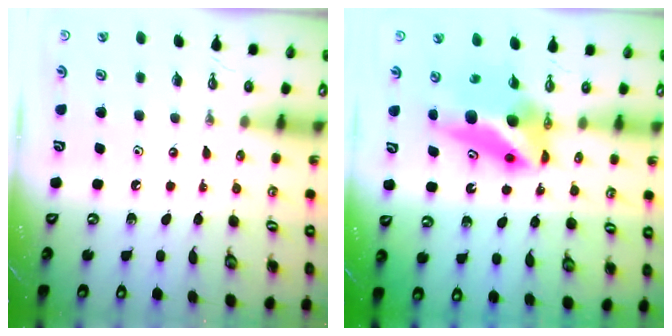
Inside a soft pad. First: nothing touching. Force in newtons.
{"total": 7.9, "press": 7.8, "slide": 0.8}